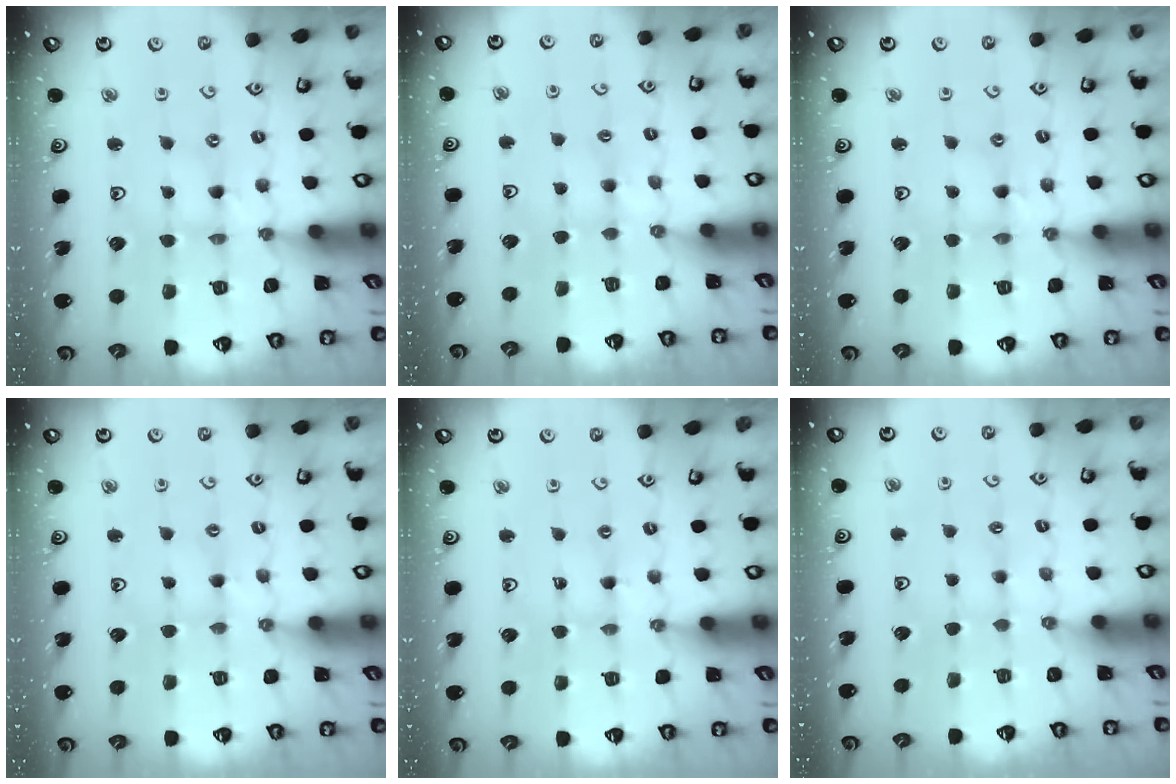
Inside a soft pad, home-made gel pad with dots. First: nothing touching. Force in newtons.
{"total": 2.7, "press": 2.6, "slide": 0.5}
{"total": 2.9, "press": 2.9, "slide": 0.3}
{"total": 2.2, "press": 2.1, "slide": 0.4}
{"total": 2.0, "press": 2.0, "slide": 0.3}
{"total": 1.9, "press": 1.9, "slide": 0.3}